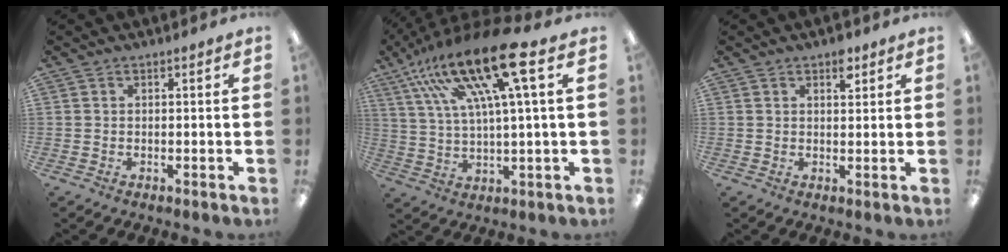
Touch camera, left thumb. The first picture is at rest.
{"total": 19.9, "force": [10.4, 4.9, 16.2], "torque": [-0.323, -0.047, 0.159]}
{"total": 3.4, "force": [2.2, 1.7, 2.0], "torque": [-0.011, -0.011, 0.032]}